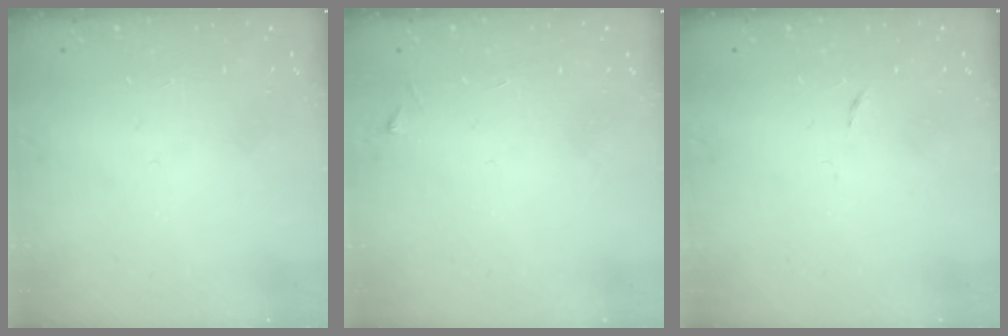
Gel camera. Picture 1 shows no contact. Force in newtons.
{"total": 2.5, "press": 2.5, "slide": 0.3}
{"total": 2.6, "press": 2.6, "slide": 0.4}